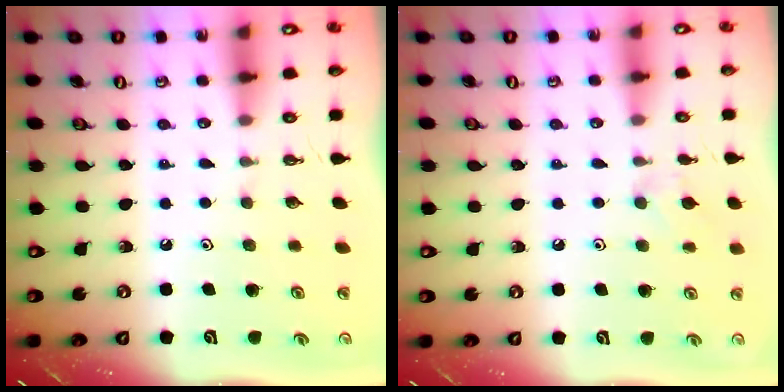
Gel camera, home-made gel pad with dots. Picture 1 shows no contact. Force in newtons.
{"total": 5.5, "press": 5.4, "slide": 0.8}